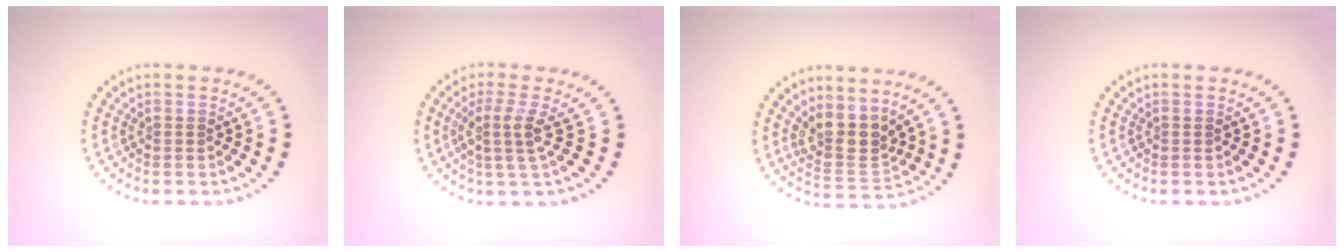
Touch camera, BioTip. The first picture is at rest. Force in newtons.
{"total": 2.7, "press": 2.0, "slide": 1.8}
{"total": 3.6, "press": 2.8, "slide": 2.2}
{"total": 0.0}